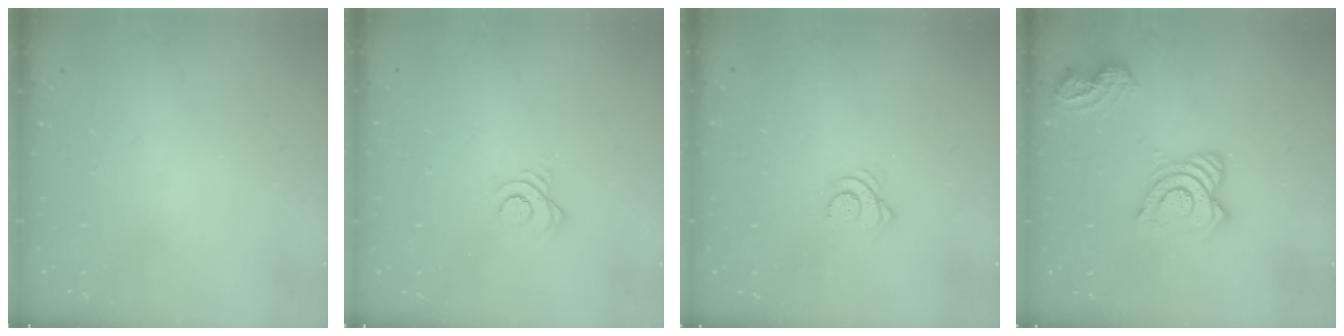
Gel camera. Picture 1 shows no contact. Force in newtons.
{"total": 3.4, "press": 3.4, "slide": 0.5}
{"total": 3.9, "press": 3.8, "slide": 0.5}
{"total": 14.9, "press": 14.8, "slide": 1.6}